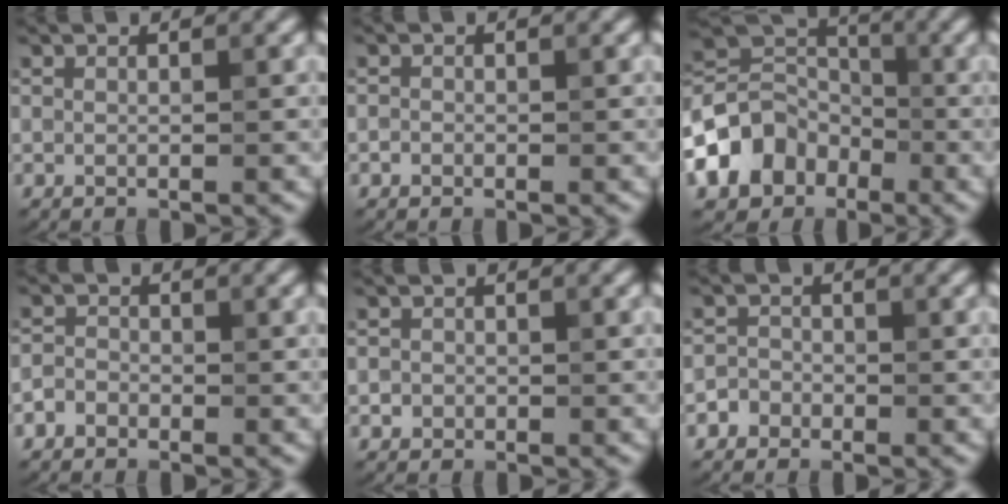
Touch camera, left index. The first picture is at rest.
{"total": 0.6, "force": [-0.3, 0.5, 0.1], "torque": [0.002, -0.003, -0.007]}
{"total": 6.9, "force": [-3.1, 5.4, 2.9], "torque": [-0.051, 0.005, -0.069]}
{"total": 1.6, "force": [-1.0, 1.2, 0.3], "torque": [0.007, 0.004, -0.027]}
{"total": 0.9, "force": [-0.3, 0.9, 0.0], "torque": [0.009, -0.002, -0.006]}
{"total": 1.5, "force": [-0.8, 1.2, 0.0], "torque": [0.018, 0.004, -0.021]}